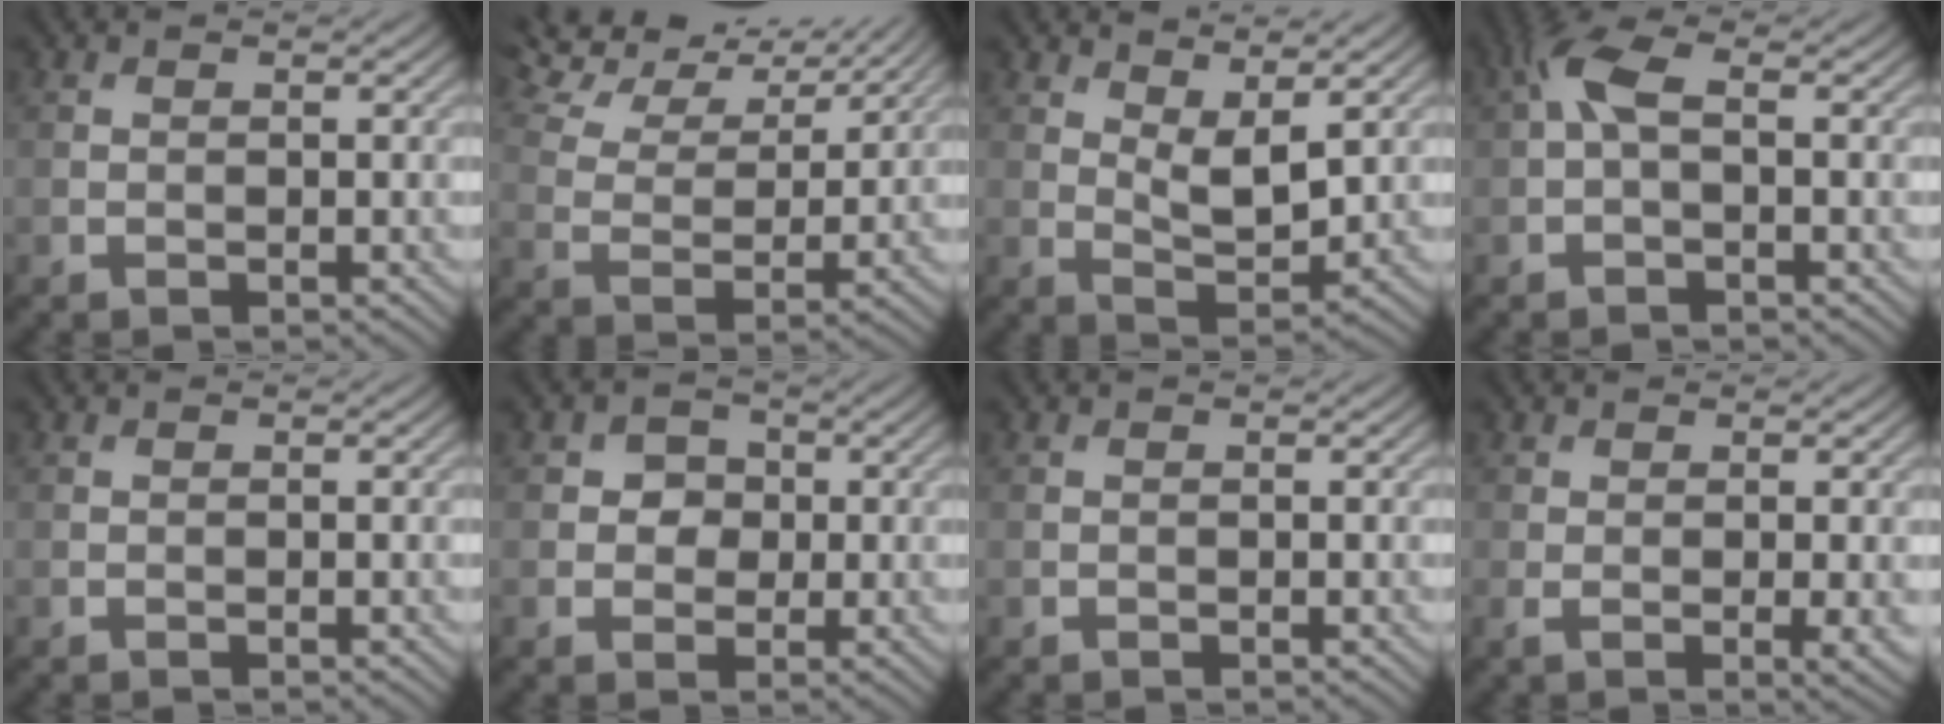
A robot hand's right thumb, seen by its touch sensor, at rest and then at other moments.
{"total": 10.2, "force": [8.8, 2.5, 4.4], "torque": [-0.104, -0.007, 0.139]}
{"total": 4.4, "force": [2.5, 1.5, 3.3], "torque": [-0.069, -0.010, 0.047]}
{"total": 3.6, "force": [0.2, 1.4, 3.3], "torque": [-0.073, 0.014, -0.001]}
{"total": 0.0}
{"total": 3.0, "force": [0.2, 2.7, 1.3], "torque": [-0.017, 0.000, -0.007]}
{"total": 0.0}
{"total": 2.8, "force": [-0.1, 0.6, 2.7], "torque": [-0.049, -0.007, -0.001]}